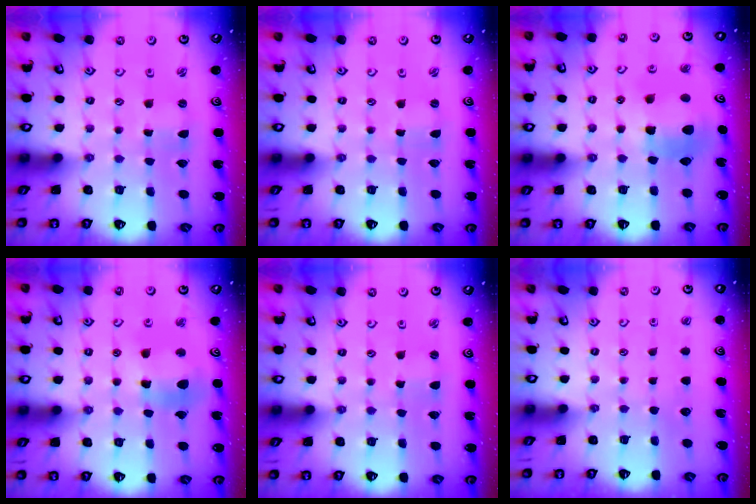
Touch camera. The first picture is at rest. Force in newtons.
{"total": 0.0}
{"total": 11.4, "press": 11.3, "slide": 1.5}
{"total": 10.3, "press": 10.2, "slide": 1.4}
{"total": 1.7, "press": 1.7, "slide": 0.3}
{"total": 0.0}